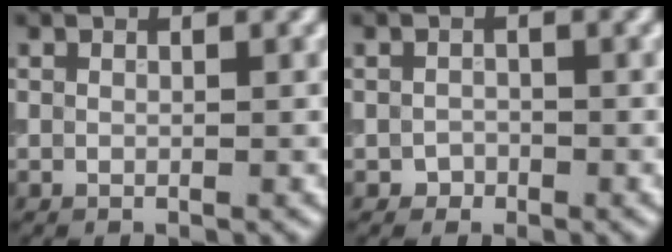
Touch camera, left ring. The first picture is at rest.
{"total": 0.8, "force": [-0.6, 0.6, -0.2], "torque": [0.008, 0.001, -0.011]}